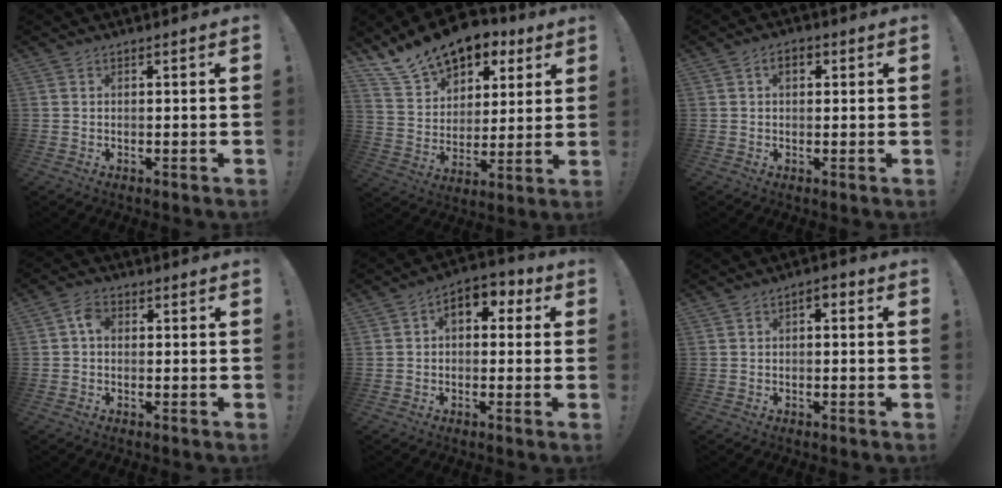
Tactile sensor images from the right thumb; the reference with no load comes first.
{"total": 15.9, "force": [11.8, 8.9, 5.8], "torque": [-0.105, -0.082, 0.223]}
{"total": 3.4, "force": [0.8, 2.2, 2.5], "torque": [-0.040, 0.007, 0.012]}
{"total": 4.3, "force": [0.4, 3.1, 3.0], "torque": [-0.043, 0.008, 0.007]}
{"total": 6.5, "force": [1.4, 4.5, 4.5], "torque": [-0.056, 0.004, 0.027]}
{"total": 2.3, "force": [-0.8, 1.4, 1.6], "torque": [-0.024, 0.011, -0.017]}